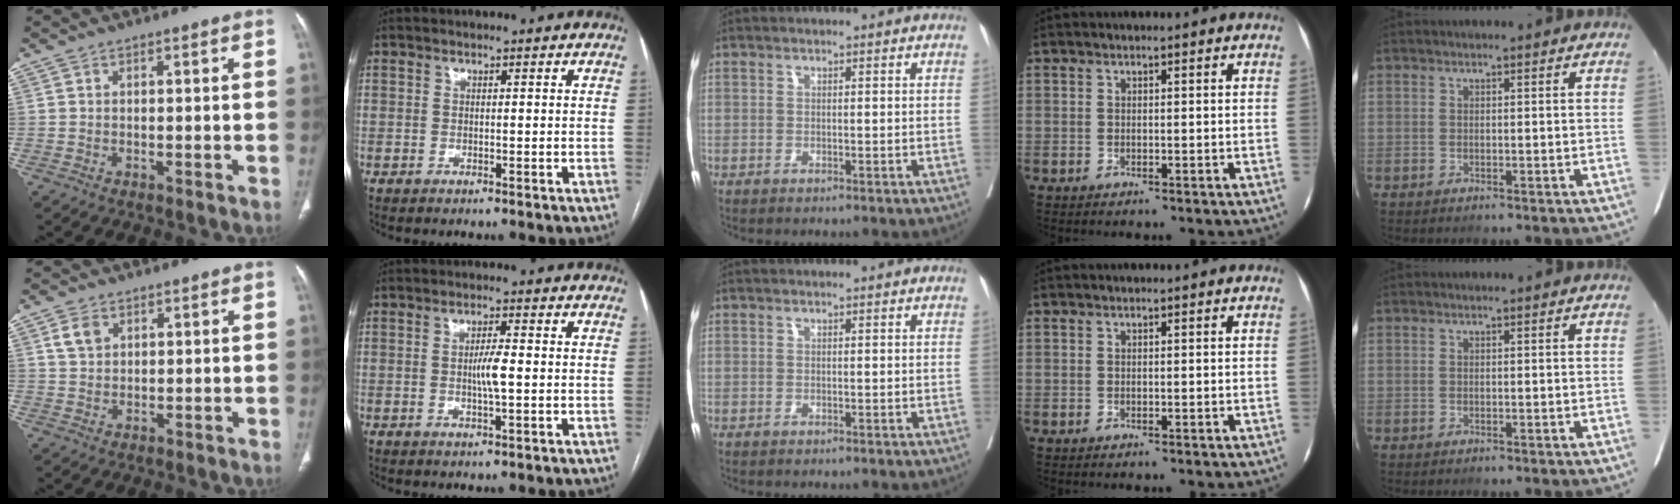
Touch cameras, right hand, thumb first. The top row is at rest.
{"thumb": {"total": 3.6, "force": [1.6, 2.6, 1.9], "torque": [-0.030, -0.001, 0.035]}, "index": {"total": 3.6, "force": [-0.3, 0.3, 3.6], "torque": [-0.065, -0.002, -0.004]}}